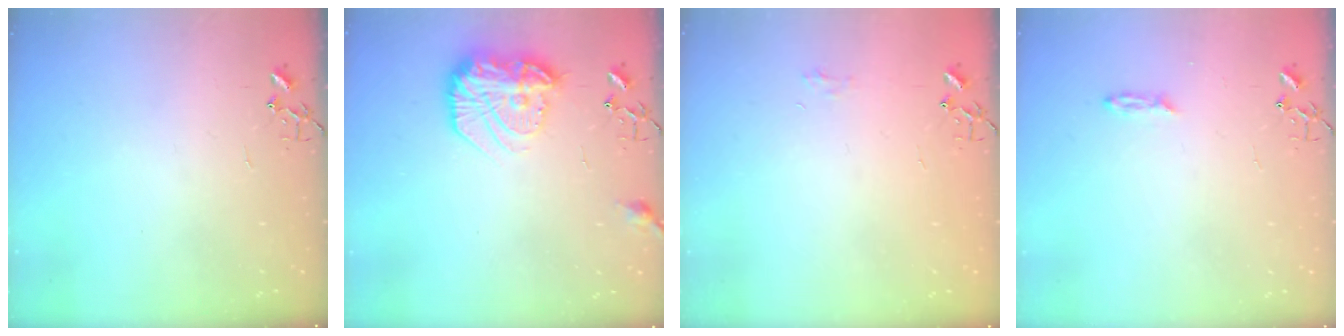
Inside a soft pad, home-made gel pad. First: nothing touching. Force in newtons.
{"total": 16.8, "press": 16.8, "slide": 1.2}
{"total": 5.2, "press": 5.2, "slide": 0.7}
{"total": 2.2, "press": 2.2, "slide": 0.4}